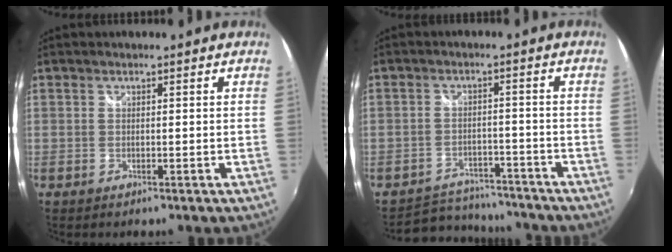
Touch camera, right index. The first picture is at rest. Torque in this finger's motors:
{"motor_torque": [-0.39, -0.01, -0.60, -0.18]}